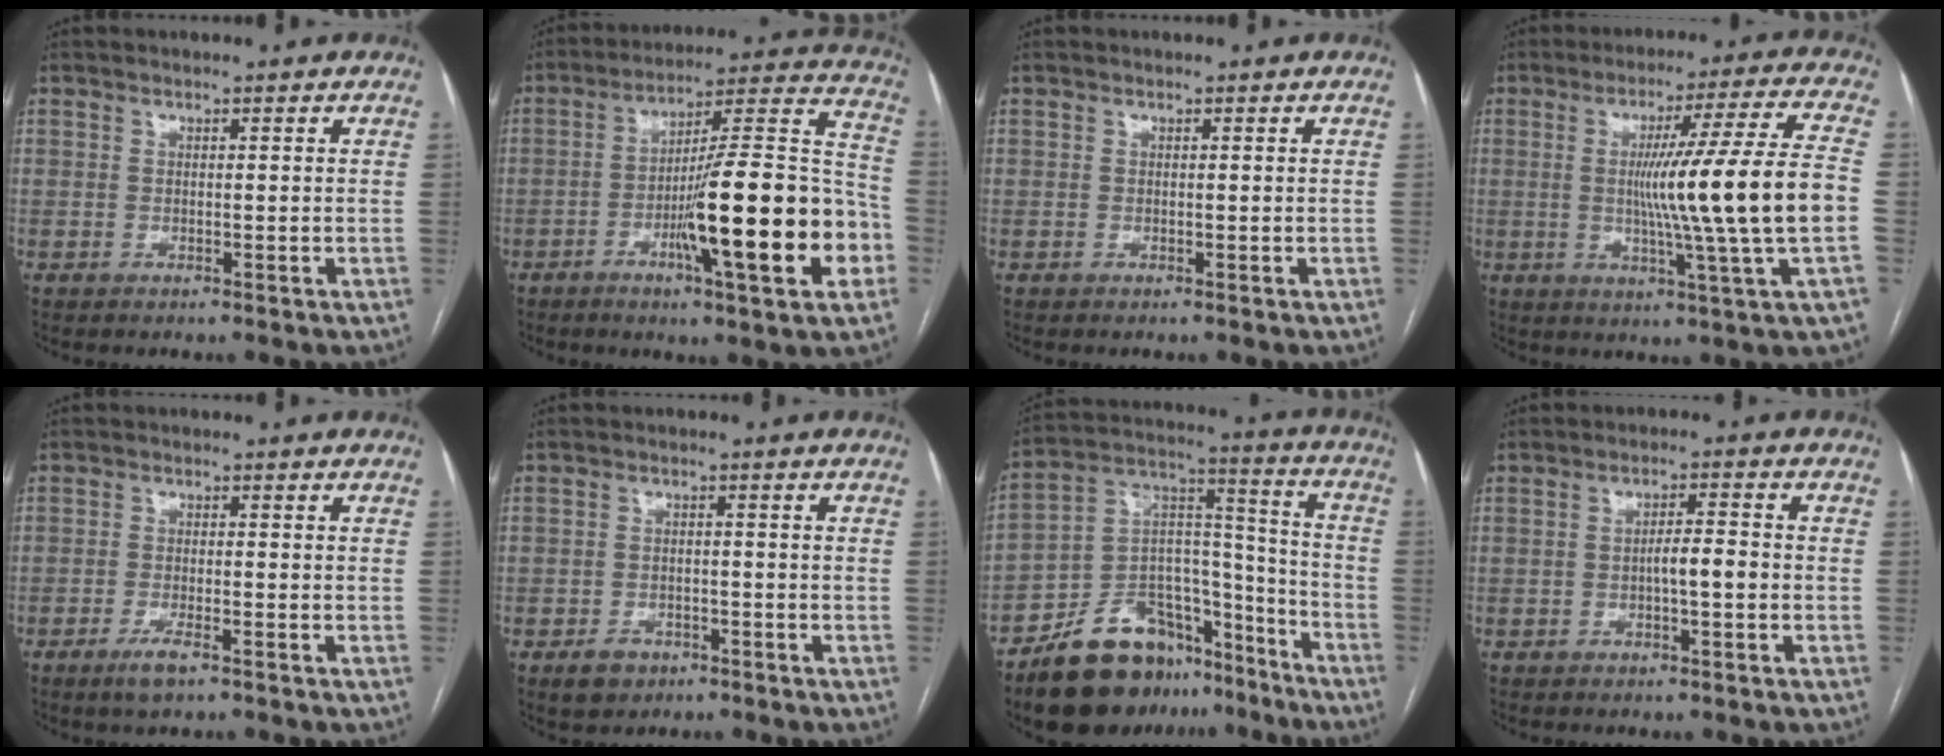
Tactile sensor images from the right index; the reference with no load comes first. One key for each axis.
{"total": 21.4, "fx": -6.6, "fy": 1.5, "fz": 20.3, "tx": -0.281, "ty": 0.005, "tz": -0.100}
{"total": 0.0}
{"total": 17.0, "fx": -1.0, "fy": -2.4, "fz": 16.8, "tx": -0.263, "ty": -0.007, "tz": -0.023}
{"total": 3.2, "fx": -2.1, "fy": 0.4, "fz": 2.4, "tx": -0.051, "ty": -0.005, "tz": -0.039}
{"total": 3.6, "fx": -2.2, "fy": 2.6, "fz": 1.2, "tx": -0.016, "ty": 0.006, "tz": -0.028}
{"total": 19.8, "fx": -14.6, "fy": 9.9, "fz": 8.9, "tx": -0.147, "ty": 0.059, "tz": -0.240}
{"total": 3.6, "fx": -0.8, "fy": 0.5, "fz": 3.4, "tx": -0.053, "ty": 0.006, "tz": -0.014}